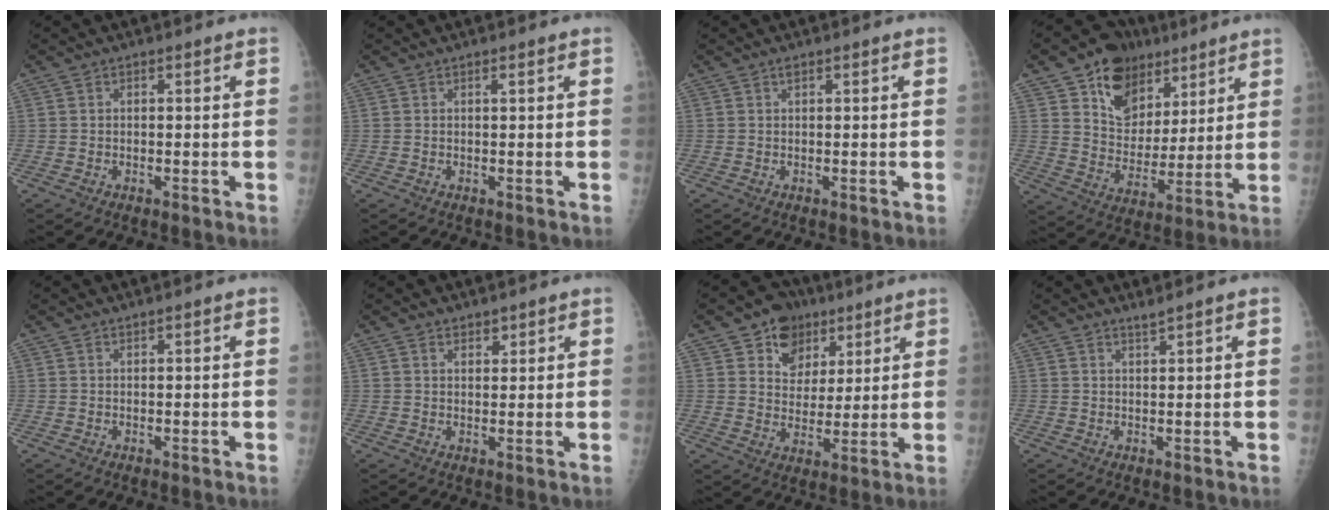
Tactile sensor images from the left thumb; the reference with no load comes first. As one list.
[{"total": 0.0}, {"total": 0.6, "force": [0.4, 0.2, 0.4], "torque": [-0.008, 0.002, 0.006]}, {"total": 15.5, "force": [8.8, 10.9, 6.6], "torque": [-0.064, -0.037, 0.151]}, {"total": 0.0}, {"total": 2.0, "force": [1.5, 1.1, 0.7], "torque": [0.002, -0.010, 0.023]}, {"total": 9.7, "force": [5.3, 7.6, 3.0], "torque": [-0.015, -0.020, 0.089]}, {"total": 1.2, "force": [1.0, -0.4, 0.3], "torque": [-0.009, -0.011, 0.021]}]